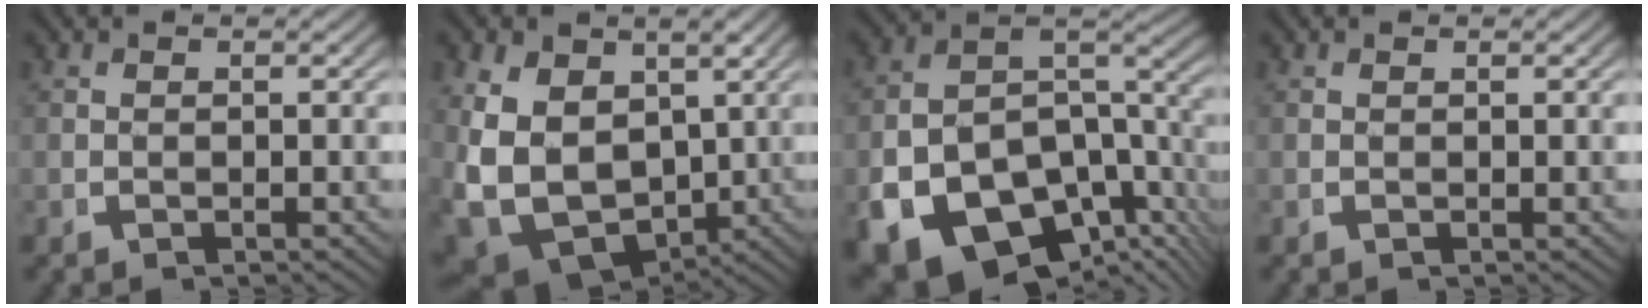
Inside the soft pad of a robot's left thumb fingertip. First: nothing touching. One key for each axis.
{"total": 13.4, "fx": -1.6, "fy": 10.4, "fz": 8.3, "tx": -0.232, "ty": -0.075, "tz": 0.003}
{"total": 18.0, "fx": -6.9, "fy": 13.2, "fz": 10.2, "tx": -0.220, "ty": -0.061, "tz": -0.101}
{"total": 0.0}